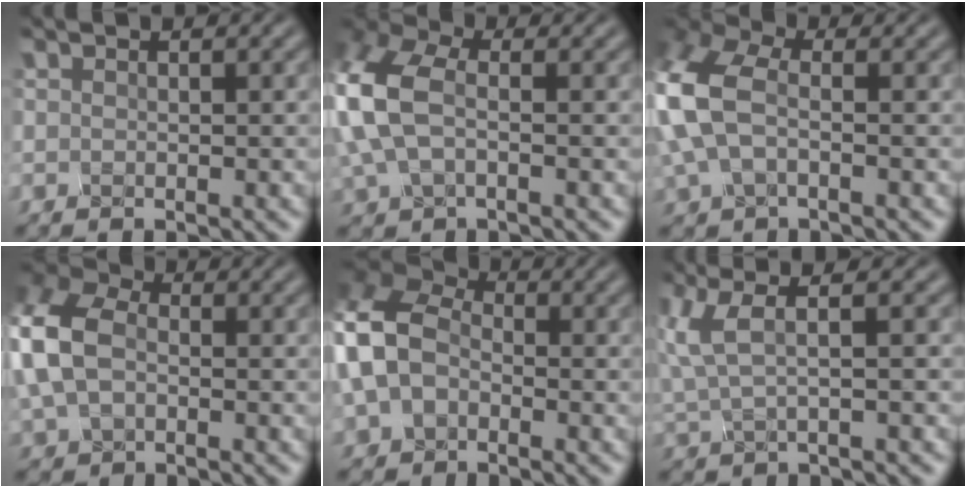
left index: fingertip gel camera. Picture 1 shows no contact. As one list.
[{"total": 5.9, "force": [1.2, 3.7, 4.5], "torque": [-0.159, 0.012, 0.028]}, {"total": 5.7, "force": [0.9, 3.5, 4.4], "torque": [-0.162, 0.008, 0.022]}, {"total": 6.5, "force": [1.1, 4.8, 4.2], "torque": [-0.142, 0.015, 0.020]}, {"total": 7.4, "force": [-0.3, 5.6, 4.8], "torque": [-0.153, 0.006, -0.008]}, {"total": 1.7, "force": [1.2, -0.5, 1.2], "torque": [-0.047, 0.010, 0.033]}]